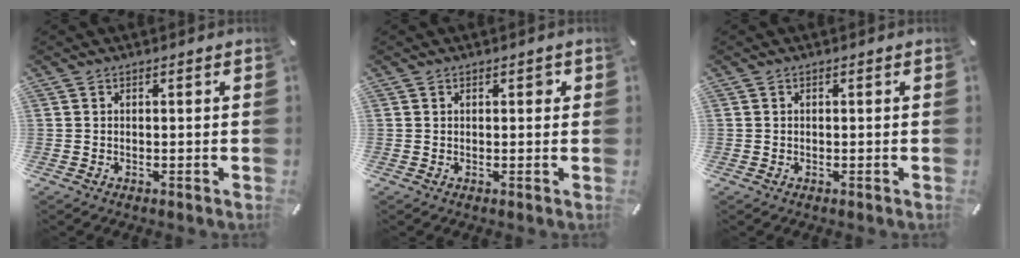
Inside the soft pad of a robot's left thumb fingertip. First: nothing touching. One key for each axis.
{"total": 1.1, "fx": 0.4, "fy": 0.7, "fz": 0.8, "tx": -0.009, "ty": 0.002, "tz": 0.005}
{"total": 0.0}